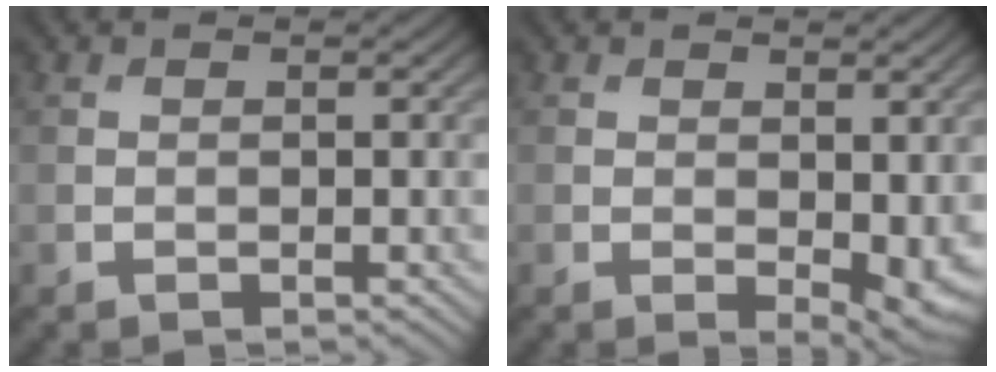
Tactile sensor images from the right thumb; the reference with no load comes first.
{"total": 4.3, "force": [-0.2, 2.2, 3.7], "torque": [-0.051, -0.013, 0.004]}